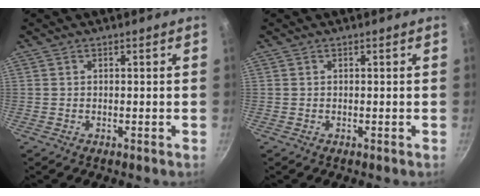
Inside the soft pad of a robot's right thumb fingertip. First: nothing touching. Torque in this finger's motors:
{"motor_torque": [0.00, 0.00, 0.04, 0.04, 0.00]}